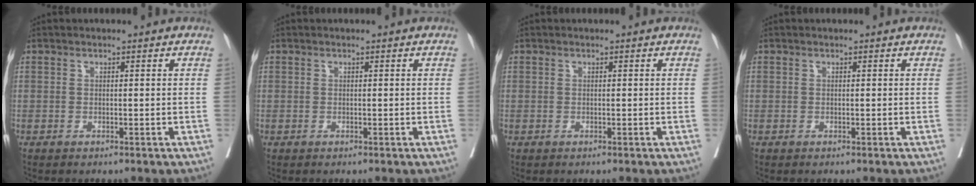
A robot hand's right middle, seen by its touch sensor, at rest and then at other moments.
{"total": 0.0}
{"total": 0.0}
{"total": 0.0}